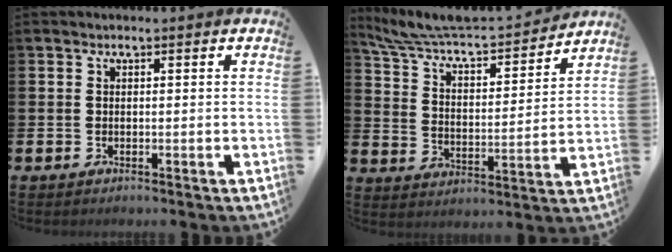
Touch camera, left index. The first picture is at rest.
{"total": 7.7, "force": [7.3, 1.8, 1.8], "torque": [-0.073, -0.057, 0.122]}